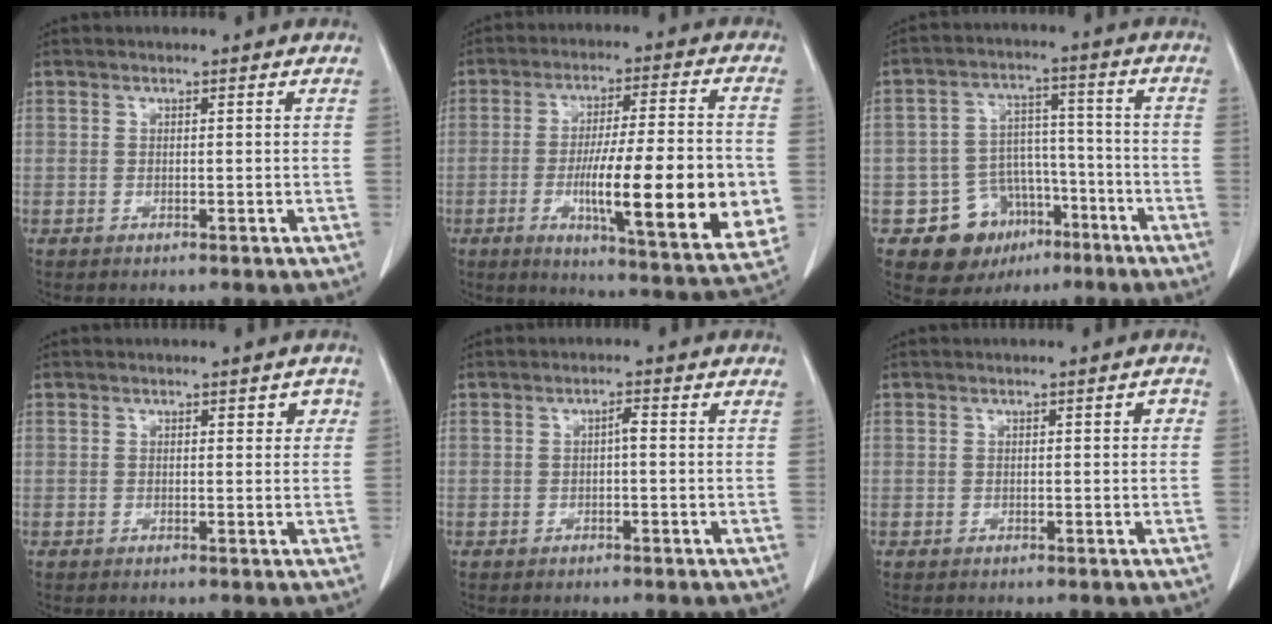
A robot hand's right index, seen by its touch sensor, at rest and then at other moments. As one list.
[{"total": 20.8, "force": [-3.8, 2.2, 20.3], "torque": [-0.271, -0.015, -0.049]}, {"total": 10.2, "force": [-5.2, 8.2, 3.3], "torque": [-0.039, 0.035, -0.068]}, {"total": 2.2, "force": [0.9, 1.1, 1.7], "torque": [-0.013, 0.006, 0.009]}, {"total": 1.3, "force": [-0.1, 0.3, 1.3], "torque": [-0.022, 0.004, -0.001]}, {"total": 1.4, "force": [0.3, 0.6, 1.2], "torque": [-0.012, 0.005, 0.003]}]